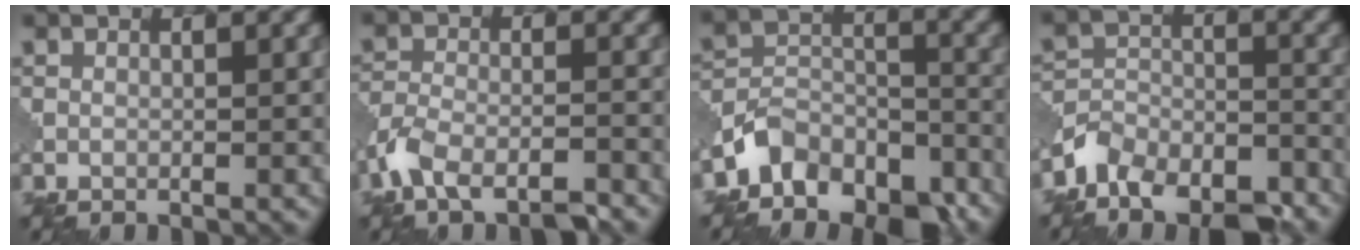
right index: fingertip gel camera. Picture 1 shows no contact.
{"total": 5.9, "force": [-4.5, 1.9, 3.4], "torque": [-0.069, -0.009, -0.096]}
{"total": 7.2, "force": [-5.6, 3.7, 2.6], "torque": [-0.037, -0.005, -0.109]}
{"total": 9.9, "force": [-8.3, 4.6, 2.8], "torque": [-0.033, 0.001, -0.133]}